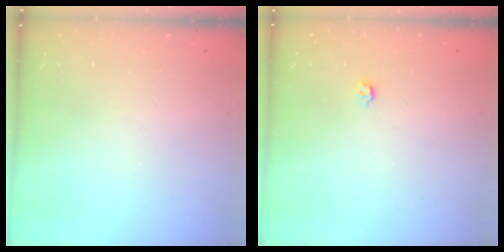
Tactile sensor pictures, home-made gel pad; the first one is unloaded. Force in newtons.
{"total": 3.3, "press": 3.3, "slide": 0.7}